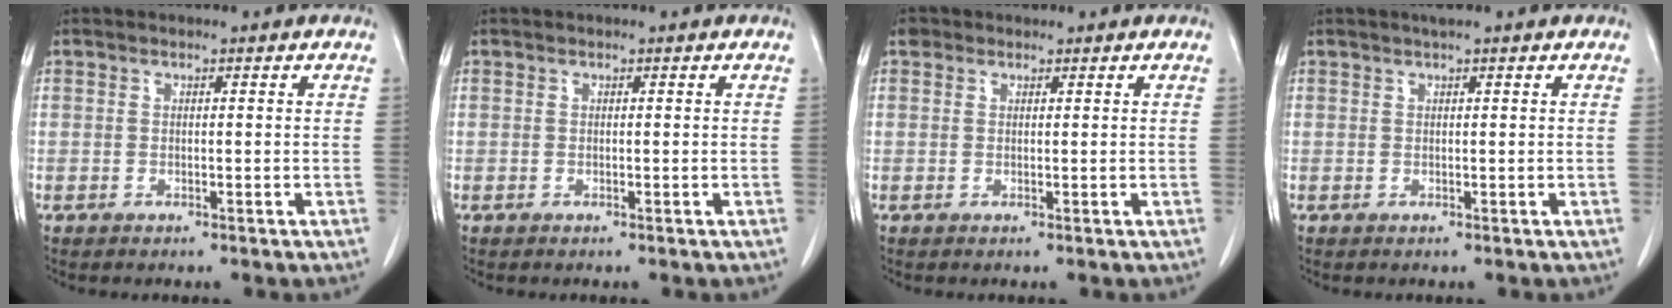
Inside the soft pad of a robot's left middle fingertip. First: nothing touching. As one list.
[{"total": 0.0}, {"total": 1.0, "force": [0.6, 0.8, 0.0], "torque": [0.002, 0.010, 0.008]}, {"total": 1.4, "force": [1.0, -0.1, 1.0], "torque": [-0.016, 0.009, 0.017]}]